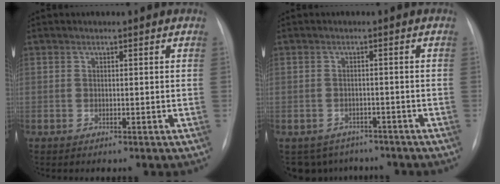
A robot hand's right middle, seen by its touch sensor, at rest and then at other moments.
{"total": 6.5, "force": [-5.6, 3.3, 0.2], "torque": [-0.005, 0.008, -0.069]}